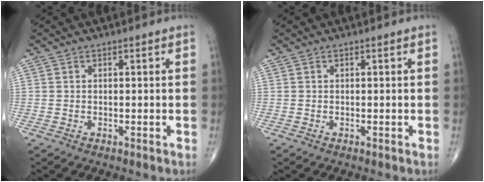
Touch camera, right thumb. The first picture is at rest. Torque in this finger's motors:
{"motor_torque": [-0.02, 0.02, -0.05, 0.05, 0.00]}